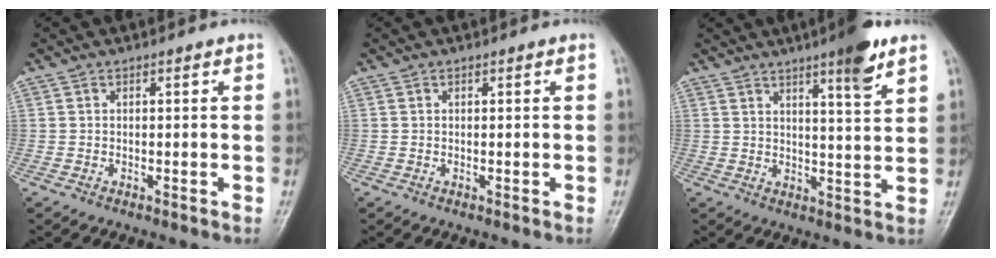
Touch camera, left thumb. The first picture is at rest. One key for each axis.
{"total": 0.0}
{"total": 8.3, "fx": 5.3, "fy": 0.8, "fz": 6.3, "tx": -0.088, "ty": -0.031, "tz": 0.077}